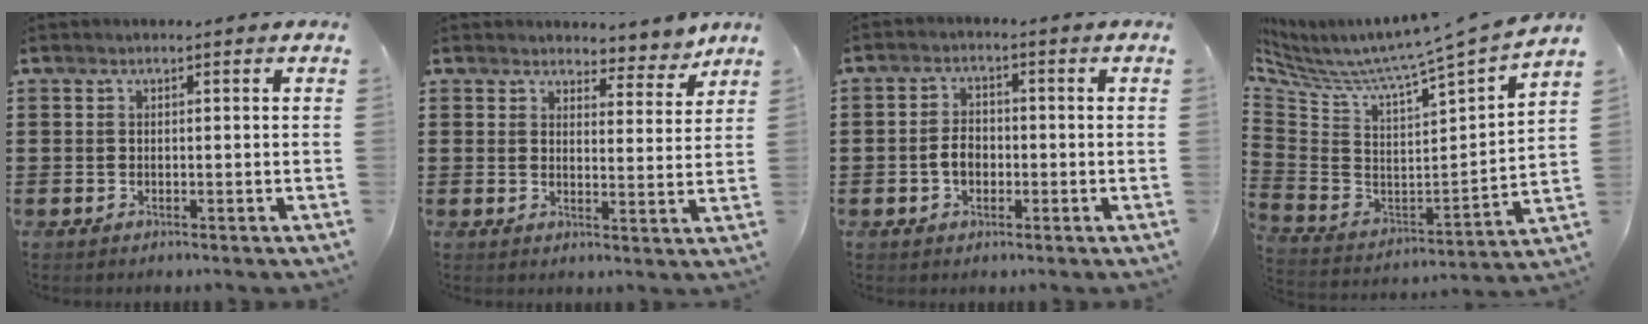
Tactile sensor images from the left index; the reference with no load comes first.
{"total": 4.0, "force": [3.7, 1.0, 0.7], "torque": [-0.023, -0.016, 0.065]}
{"total": 3.4, "force": [-0.8, 2.2, 2.4], "torque": [-0.054, 0.000, -0.018]}
{"total": 5.2, "force": [4.4, -1.0, 2.5], "torque": [-0.074, -0.061, 0.060]}